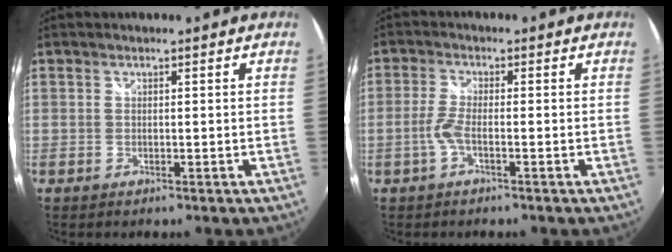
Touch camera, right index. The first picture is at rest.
{"total": 3.1, "force": [-1.3, 0.4, 2.7], "torque": [-0.068, 0.001, -0.029]}